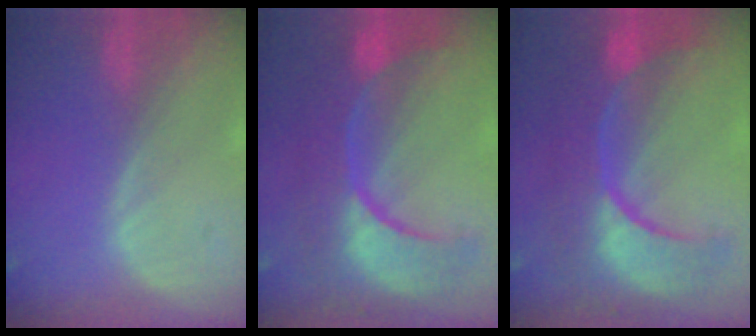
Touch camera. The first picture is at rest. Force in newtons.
{"total": 12.5, "press": 12.4, "slide": 1.4}
{"total": 12.5, "press": 12.4, "slide": 1.4}